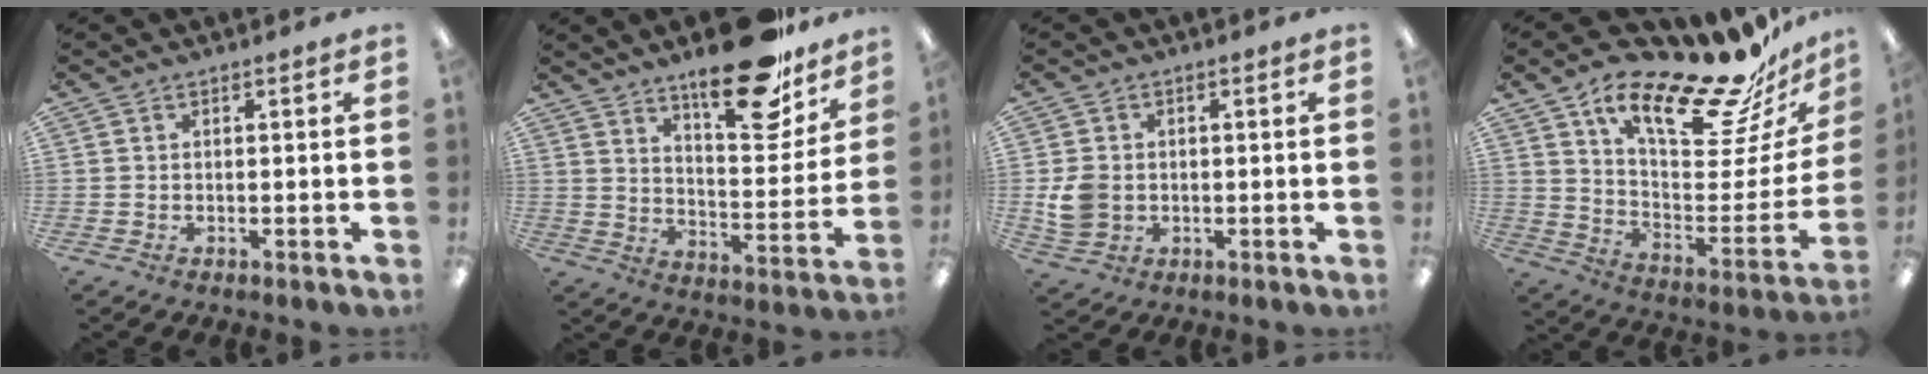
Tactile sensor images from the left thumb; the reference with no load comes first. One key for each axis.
{"total": 17.1, "fx": 12.9, "fy": 6.5, "fz": 9.1, "tx": -0.113, "ty": -0.087, "tz": 0.215}
{"total": 6.4, "fx": -0.2, "fy": 5.5, "fz": 3.3, "tx": -0.065, "ty": 0.009, "tz": 0.000}
{"total": 22.9, "fx": 18.0, "fy": 6.2, "fz": 12.7, "tx": -0.171, "ty": -0.139, "tz": 0.290}